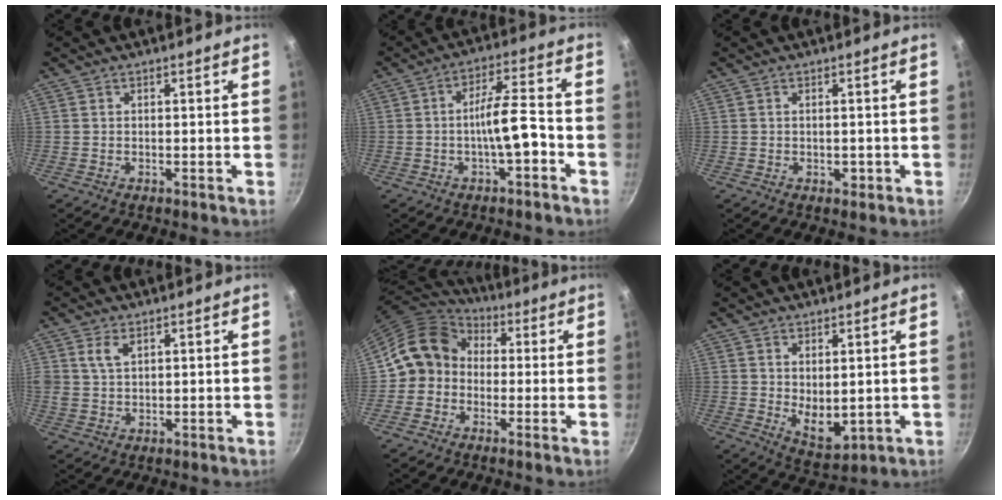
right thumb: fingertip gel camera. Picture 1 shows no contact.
{"total": 7.5, "force": [-2.6, 2.0, 6.8], "torque": [-0.111, 0.037, -0.044]}
{"total": 1.5, "force": [-0.3, 1.0, 1.1], "torque": [-0.013, 0.000, -0.004]}
{"total": 3.9, "force": [1.7, 2.4, 2.5], "torque": [-0.042, -0.006, 0.036]}
{"total": 11.5, "force": [0.0, 10.1, 5.6], "torque": [-0.066, 0.034, -0.024]}
{"total": 6.9, "force": [1.0, 3.8, 5.6], "torque": [-0.077, -0.024, 0.034]}